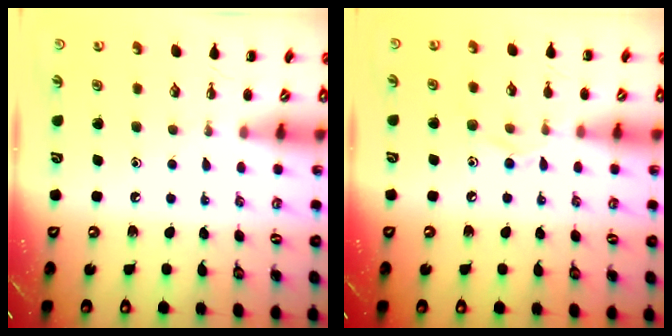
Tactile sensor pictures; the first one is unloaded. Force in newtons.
{"total": 8.9, "press": 8.7, "slide": 1.9}